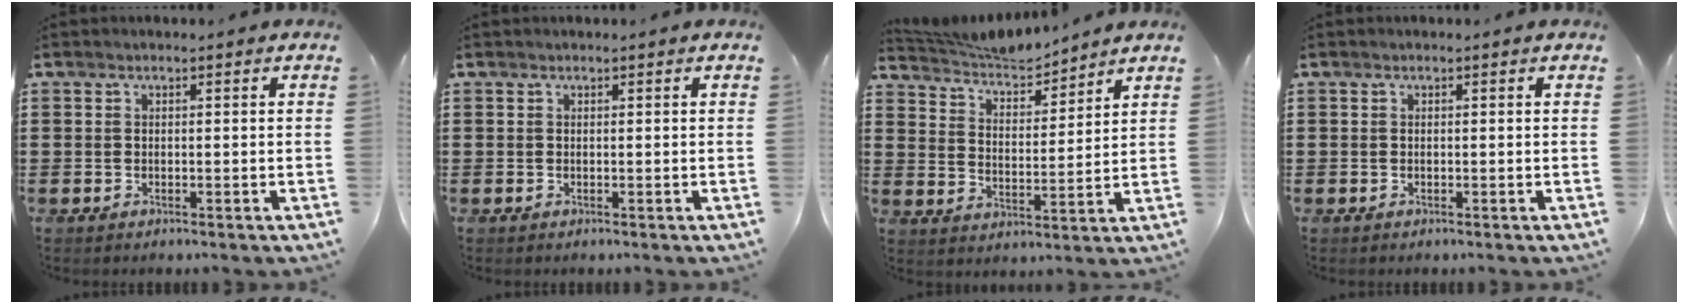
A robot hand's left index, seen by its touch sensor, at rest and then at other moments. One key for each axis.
{"total": 0.0}
{"total": 5.2, "fx": 5.1, "fy": 0.8, "fz": 0.9, "tx": -0.044, "ty": -0.026, "tz": 0.086}
{"total": 0.0}